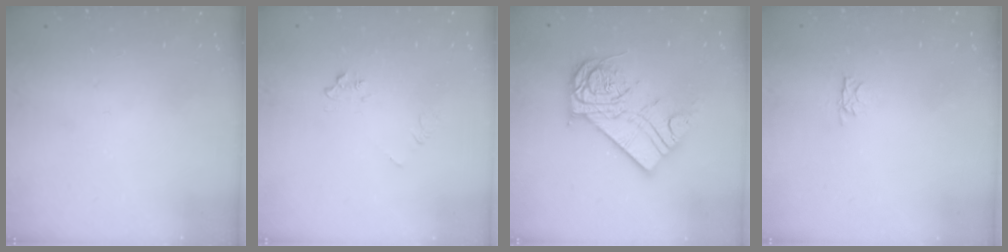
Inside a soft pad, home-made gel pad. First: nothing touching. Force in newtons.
{"total": 5.0, "press": 4.9, "slide": 0.6}
{"total": 16.1, "press": 16.1, "slide": 1.4}
{"total": 2.8, "press": 2.7, "slide": 0.4}